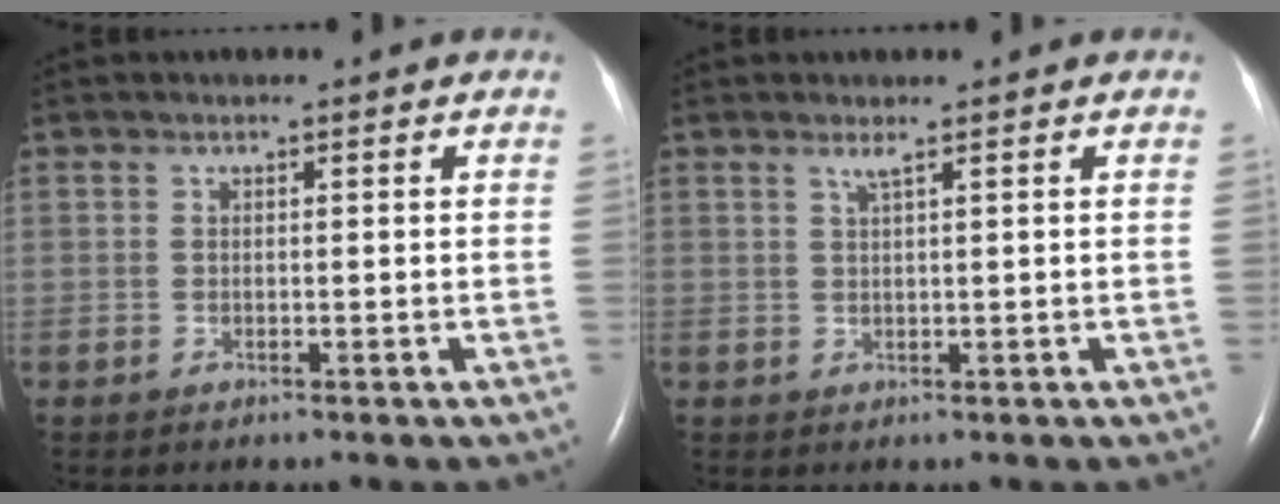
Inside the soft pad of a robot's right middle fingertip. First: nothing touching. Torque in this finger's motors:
{"motor_torque": [0.18, 0.02, 0.02, 0.00]}